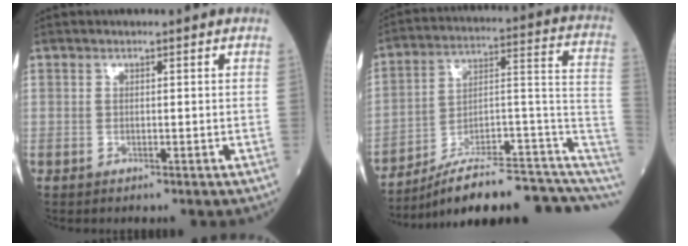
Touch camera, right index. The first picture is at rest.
{"total": 19.7, "force": [-14.0, 4.4, 13.2], "torque": [-0.124, 0.066, -0.203]}